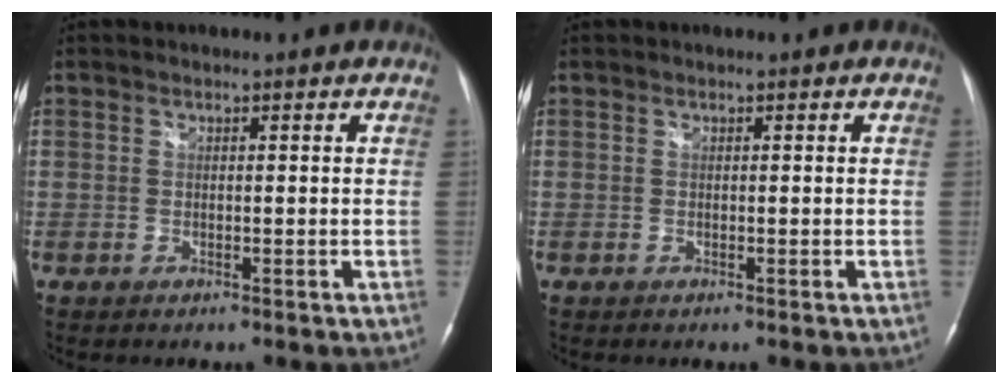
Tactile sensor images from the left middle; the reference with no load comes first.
{"total": 0.0}